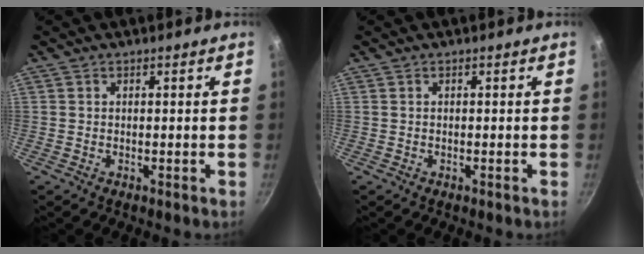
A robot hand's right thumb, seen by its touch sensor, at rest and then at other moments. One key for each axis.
{"total": 0.0}